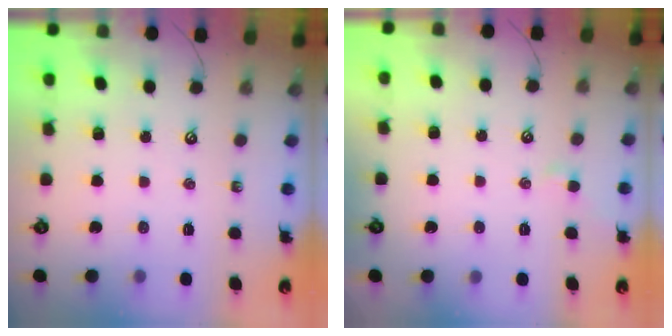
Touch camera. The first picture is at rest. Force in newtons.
{"total": 0.9, "press": 0.8, "slide": 0.5}